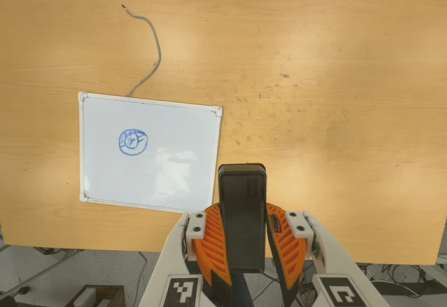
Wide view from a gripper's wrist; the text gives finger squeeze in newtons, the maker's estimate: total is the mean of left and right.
{"total": 11.2, "left": 8.7, "right": 13.8}